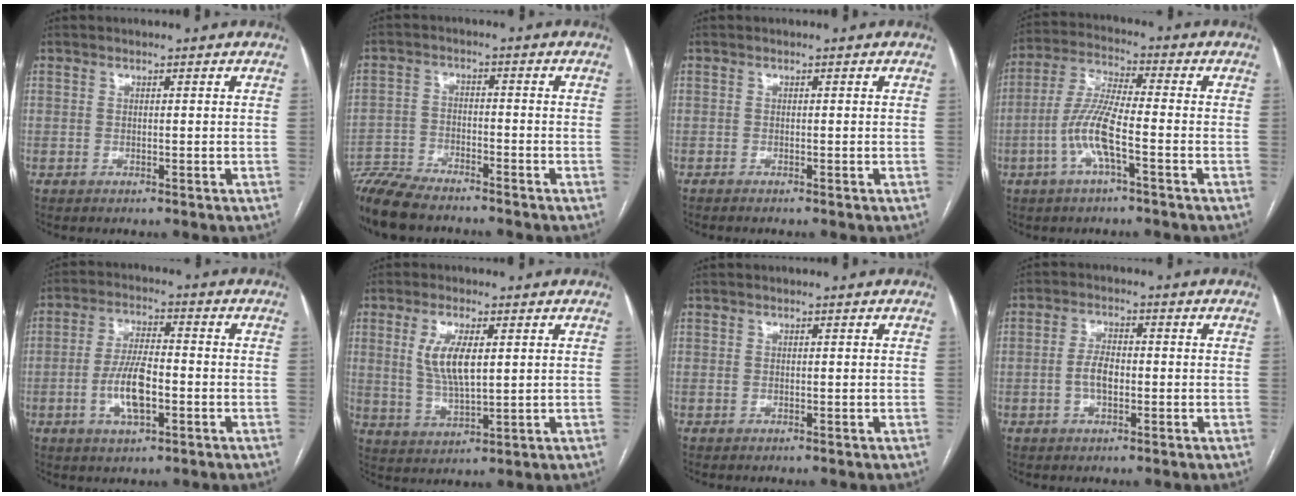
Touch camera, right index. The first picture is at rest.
{"total": 10.4, "force": [-9.4, 1.9, 4.2], "torque": [-0.076, -0.013, -0.162]}
{"total": 0.8, "force": [-0.7, -0.2, 0.3], "torque": [-0.006, -0.002, -0.011]}
{"total": 8.5, "force": [-2.8, 1.0, 7.9], "torque": [-0.173, 0.007, -0.057]}
{"total": 7.8, "force": [-2.1, 2.5, 7.1], "torque": [-0.147, 0.005, -0.035]}
{"total": 7.2, "force": [1.9, 2.1, 6.6], "torque": [-0.135, -0.002, 0.042]}
{"total": 0.0}
{"total": 3.8, "force": [-0.7, 1.8, 3.3], "torque": [-0.071, 0.008, -0.011]}